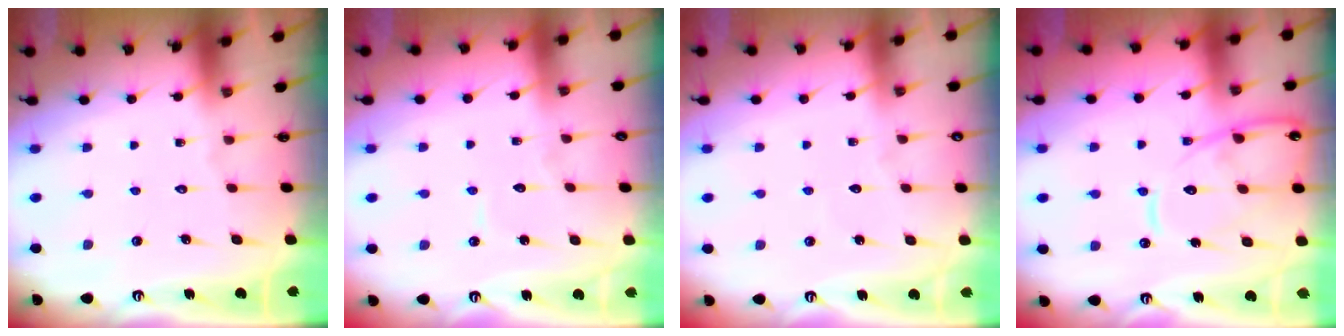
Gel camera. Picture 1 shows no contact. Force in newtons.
{"total": 4.2, "press": 4.2, "slide": 0.4}
{"total": 2.1, "press": 2.1, "slide": 0.3}
{"total": 13.6, "press": 13.5, "slide": 1.2}